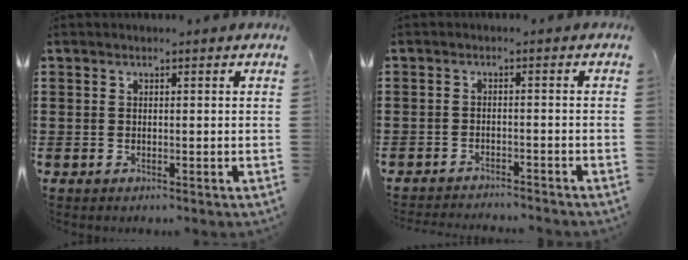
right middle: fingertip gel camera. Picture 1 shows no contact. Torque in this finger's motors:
{"motor_torque": [0.44, -0.43, 0.06, 0.07]}